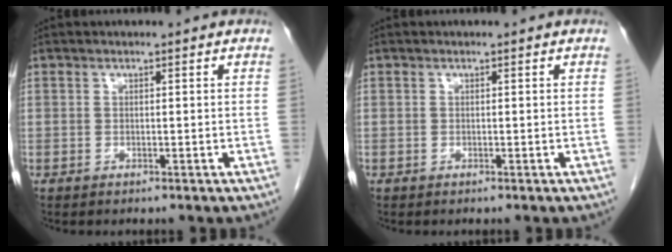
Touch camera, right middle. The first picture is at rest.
{"total": 0.0}